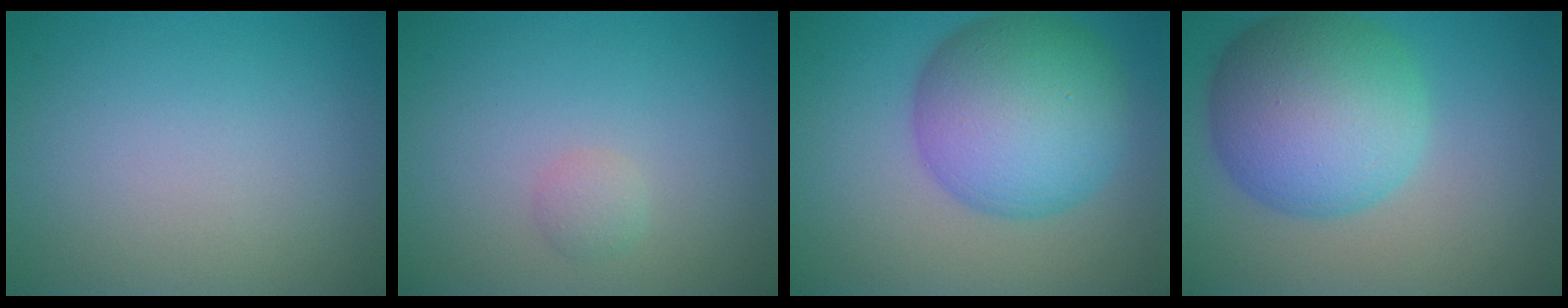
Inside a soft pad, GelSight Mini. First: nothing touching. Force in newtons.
{"total": 1.0, "press": 1.0, "slide": 0.0}
{"total": 10.3, "press": 10.3, "slide": 0.2}
{"total": 10.4, "press": 10.4, "slide": 0.3}